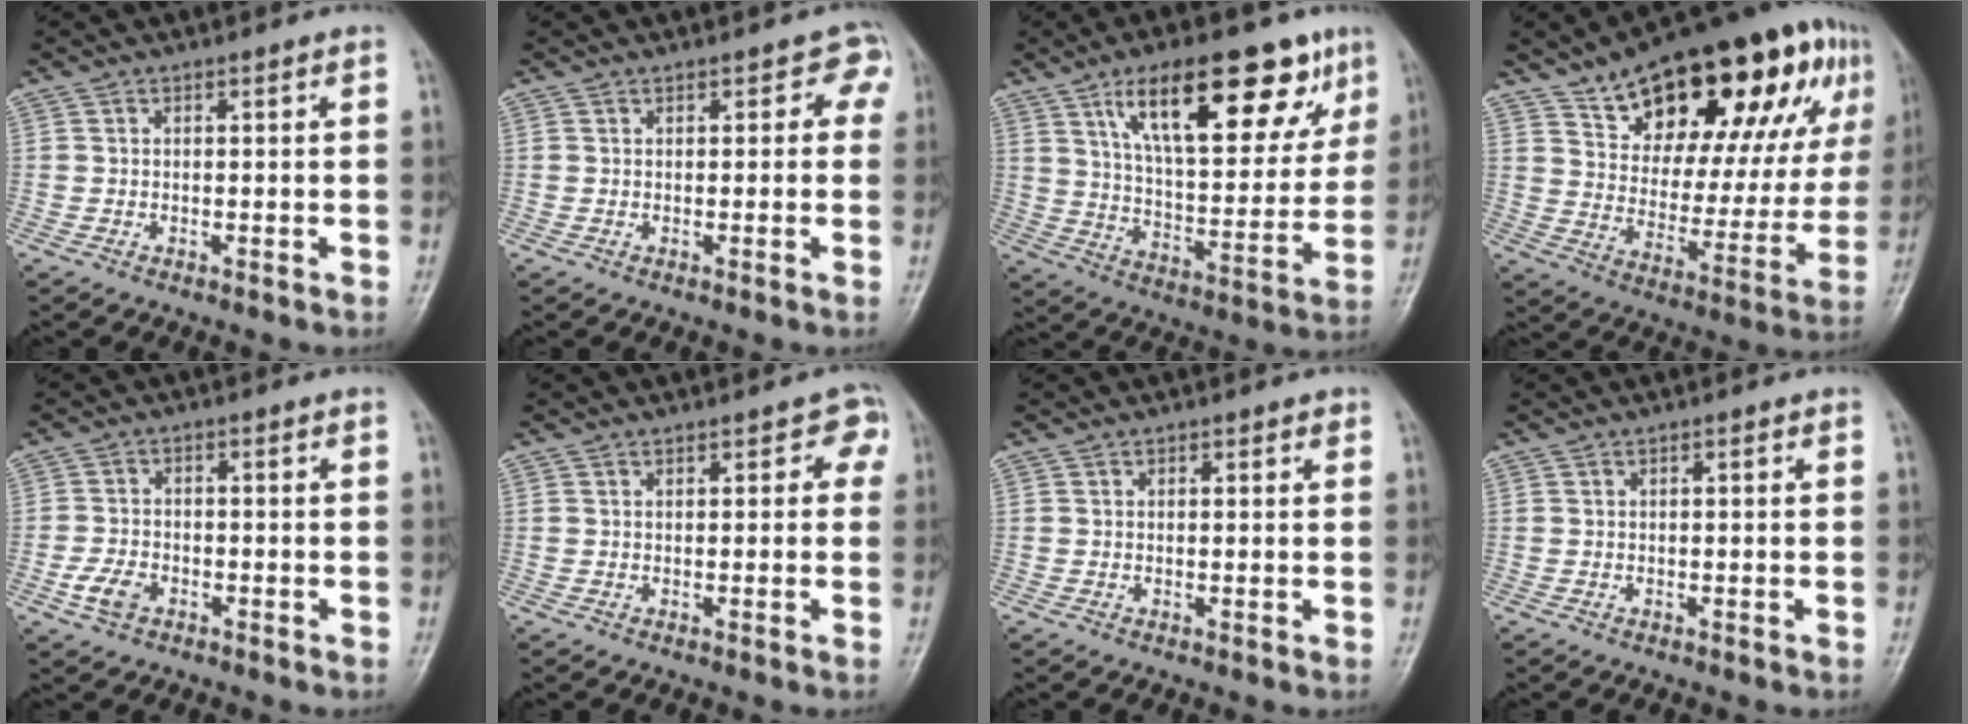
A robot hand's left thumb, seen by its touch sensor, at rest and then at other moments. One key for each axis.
{"total": 2.7, "fx": 1.3, "fy": 1.9, "fz": 1.3, "tx": 0.018, "ty": 0.003, "tz": 0.005}
{"total": 23.0, "fx": 12.1, "fy": 9.1, "fz": 17.2, "tx": -0.217, "ty": -0.033, "tz": 0.197}
{"total": 29.5, "fx": 16.1, "fy": 12.8, "fz": 21.2, "tx": -0.274, "ty": -0.017, "tz": 0.244}
{"total": 4.4, "fx": -2.1, "fy": 2.9, "fz": 2.6, "tx": -0.050, "ty": 0.009, "tz": -0.042}
{"total": 2.7, "fx": 1.3, "fy": 1.8, "fz": 1.6, "tx": 0.009, "ty": 0.002, "tz": 0.008}
{"total": 1.1, "fx": 0.6, "fy": 0.6, "fz": 0.6, "tx": -0.001, "ty": -0.001, "tz": 0.004}
{"total": 0.6, "fx": 0.2, "fy": 0.2, "fz": 0.5, "tx": -0.006, "ty": 0.002, "tz": 0.001}